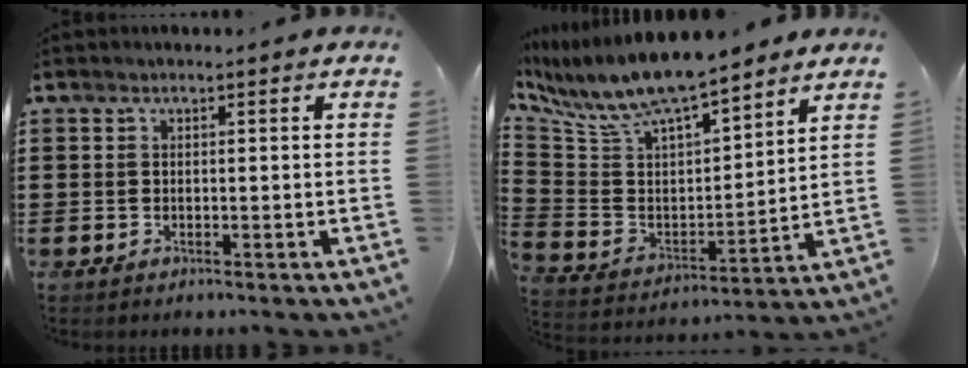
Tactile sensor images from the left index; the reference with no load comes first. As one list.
[{"total": 8.7, "force": [7.9, 1.7, 3.2], "torque": [-0.100, -0.053, 0.136]}]